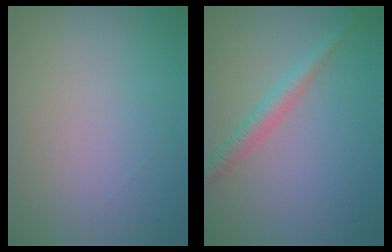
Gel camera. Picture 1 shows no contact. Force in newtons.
{"total": 2.3, "press": 2.3, "slide": 0.1}